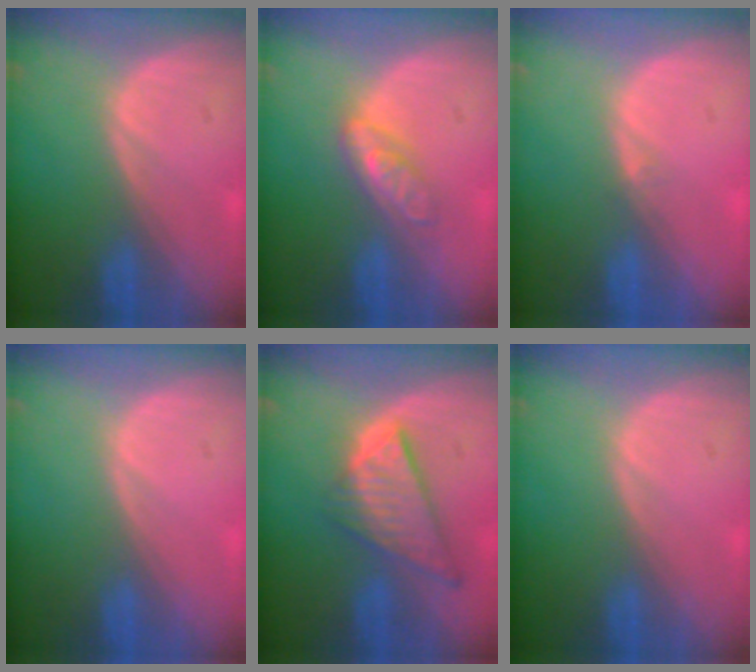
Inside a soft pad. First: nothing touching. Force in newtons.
{"total": 4.8, "press": 4.3, "slide": 2.1}
{"total": 0.6, "press": 0.5, "slide": 0.4}
{"total": 0.0}
{"total": 8.6, "press": 7.3, "slide": 4.5}
{"total": 0.0}